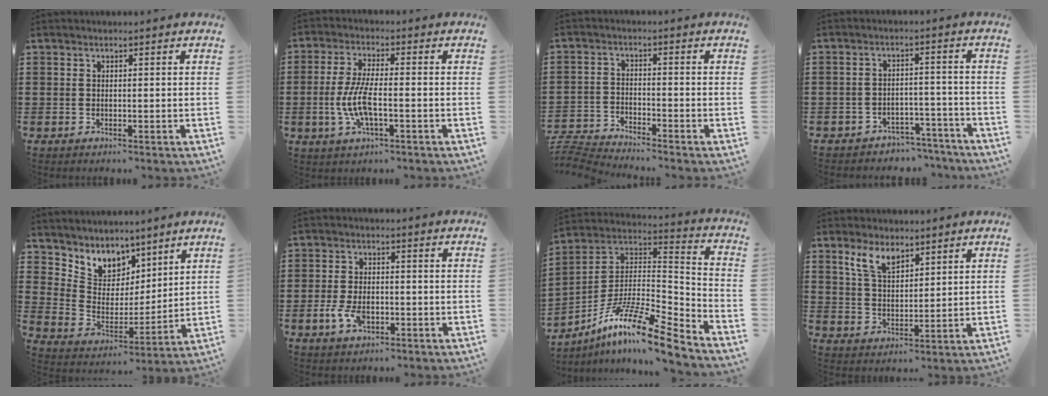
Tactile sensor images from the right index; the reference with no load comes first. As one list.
[{"total": 6.9, "force": [-1.5, 2.1, 6.4], "torque": [-0.144, -0.009, -0.034]}, {"total": 4.0, "force": [-4.0, 0.0, 0.2], "torque": [-0.028, -0.008, -0.091]}, {"total": 3.5, "force": [-3.4, 1.0, 0.5], "torque": [-0.010, 0.010, -0.069]}, {"total": 6.4, "force": [5.0, 4.0, -1.1], "torque": [-0.030, -0.053, 0.092]}, {"total": 4.3, "force": [-1.3, 2.3, 3.3], "torque": [-0.079, -0.005, -0.025]}, {"total": 12.7, "force": [-8.9, 2.3, 8.7], "torque": [-0.169, 0.007, -0.174]}, {"total": 5.7, "force": [4.0, 2.6, 3.2], "torque": [-0.076, 0.006, 0.074]}]